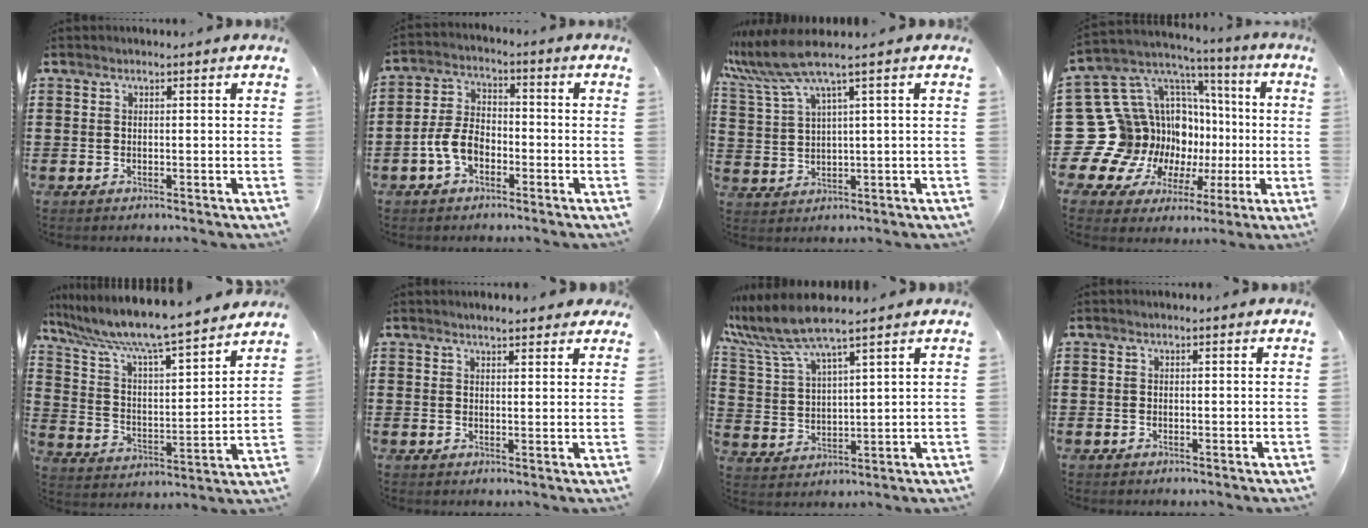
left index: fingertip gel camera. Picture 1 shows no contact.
{"total": 5.7, "force": [-2.6, 3.4, 3.7], "torque": [-0.095, 0.004, -0.056]}
{"total": 6.2, "force": [4.0, 0.4, 4.7], "torque": [-0.122, -0.020, 0.065]}
{"total": 16.5, "force": [-0.7, 15.2, 6.3], "torque": [-0.160, -0.051, 0.038]}
{"total": 8.4, "force": [7.5, -0.1, 3.8], "torque": [-0.107, -0.054, 0.121]}
{"total": 2.3, "force": [2.1, 0.4, 0.7], "torque": [-0.017, 0.004, 0.040]}
{"total": 8.2, "force": [6.8, 0.8, 4.5], "torque": [-0.119, -0.028, 0.120]}
{"total": 0.0}